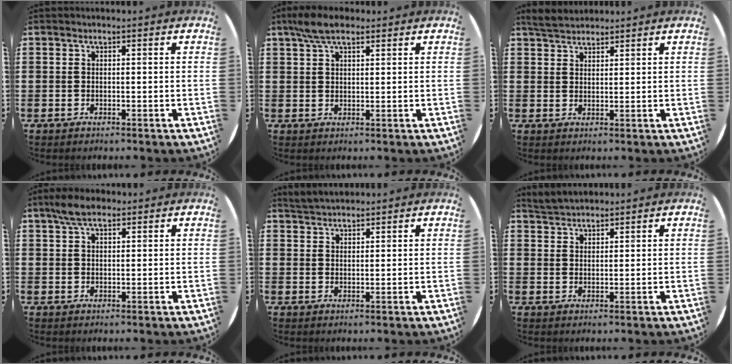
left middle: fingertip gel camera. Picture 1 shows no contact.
{"total": 4.6, "force": [3.3, 1.8, 2.8], "torque": [-0.061, 0.007, 0.060]}
{"total": 3.4, "force": [3.2, 0.9, 0.8], "torque": [-0.023, -0.001, 0.061]}
{"total": 4.0, "force": [2.9, 1.6, 2.3], "torque": [-0.042, 0.005, 0.051]}
{"total": 2.8, "force": [2.7, 0.4, 0.2], "torque": [-0.009, -0.002, 0.053]}
{"total": 3.2, "force": [3.1, 0.6, 0.2], "torque": [-0.011, -0.004, 0.060]}